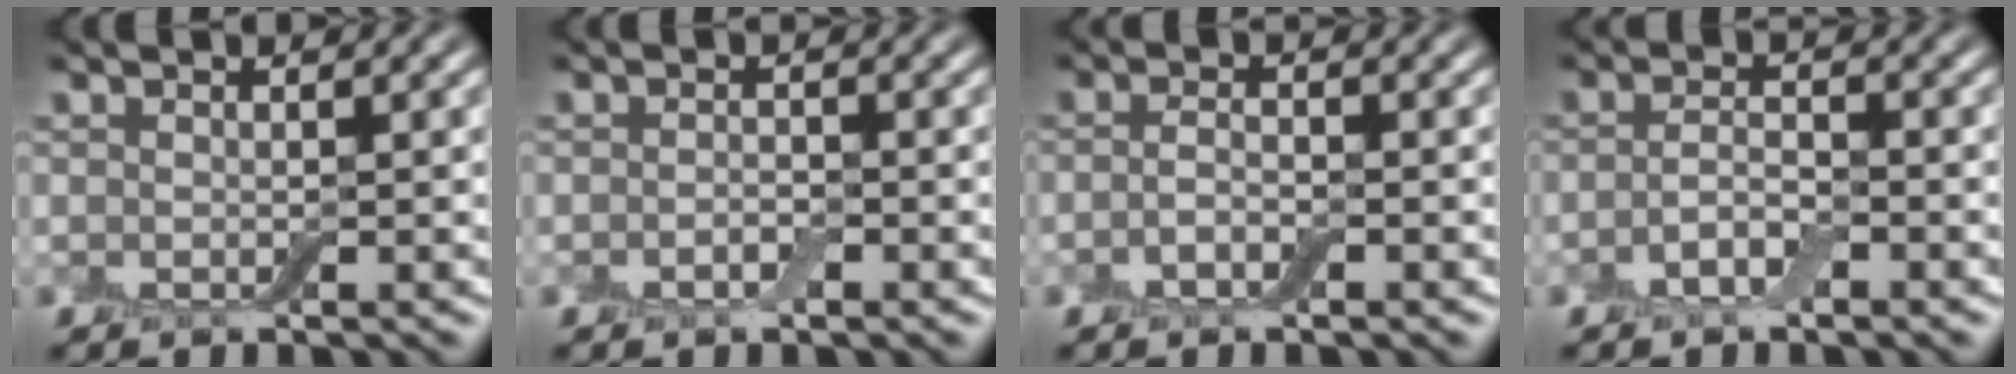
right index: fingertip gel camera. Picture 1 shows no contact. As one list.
[{"total": 1.0, "force": [-0.5, 0.5, 0.8], "torque": [-0.015, 0.000, -0.008]}, {"total": 1.5, "force": [-0.7, 0.5, 1.2], "torque": [-0.029, 0.000, -0.017]}, {"total": 2.1, "force": [-1.1, 0.7, 1.7], "torque": [-0.036, 0.004, -0.025]}]